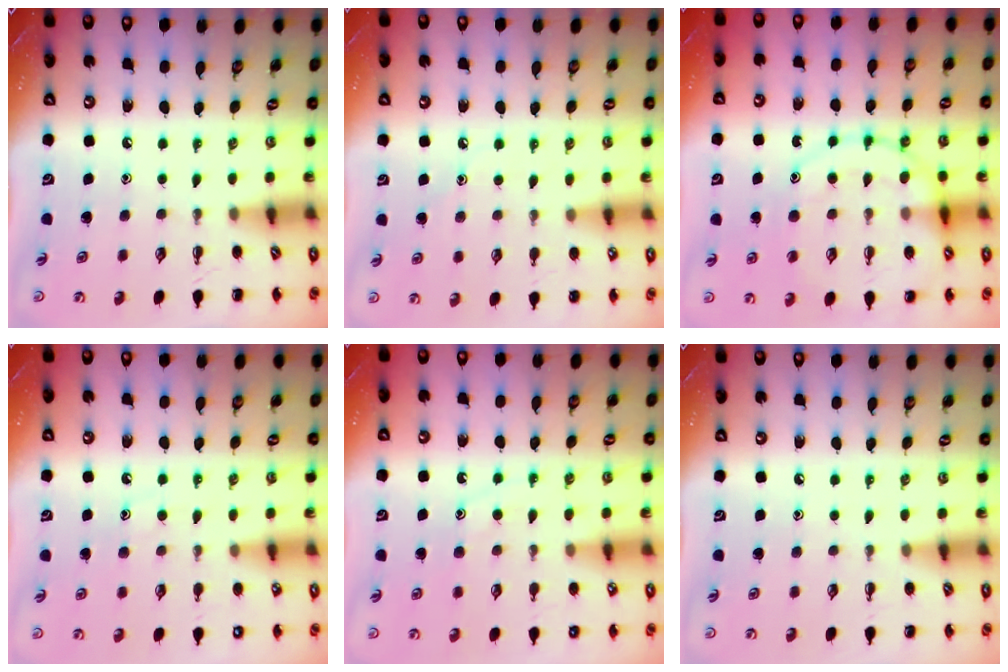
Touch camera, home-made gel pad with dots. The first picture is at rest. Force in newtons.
{"total": 7.6, "press": 7.4, "slide": 1.9}
{"total": 15.9, "press": 15.8, "slide": 1.8}
{"total": 7.6, "press": 7.5, "slide": 1.1}
{"total": 10.5, "press": 10.5, "slide": 0.6}
{"total": 3.3, "press": 3.1, "slide": 1.1}